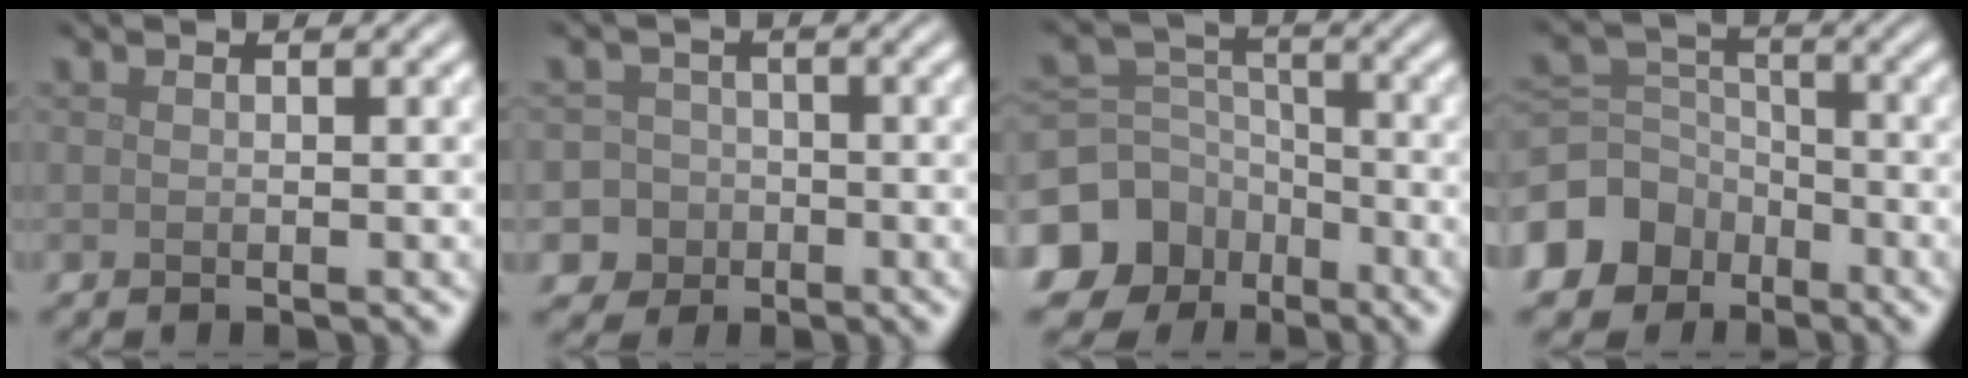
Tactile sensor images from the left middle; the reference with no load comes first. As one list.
[{"total": 6.1, "force": [-2.7, 5.4, 0.7], "torque": [-0.004, -0.002, -0.068]}, {"total": 12.3, "force": [-7.1, 9.7, 2.8], "torque": [-0.082, -0.046, -0.131]}, {"total": 7.6, "force": [-4.6, 5.8, 1.8], "torque": [-0.041, 0.002, -0.102]}]